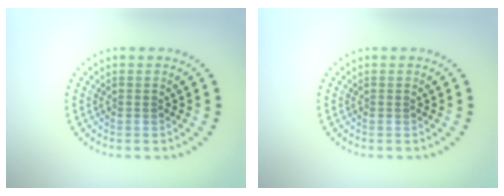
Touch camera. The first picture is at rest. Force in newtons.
{"total": 0.0}